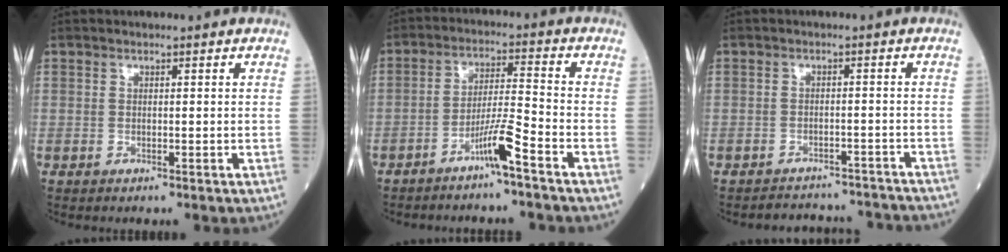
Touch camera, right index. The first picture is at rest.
{"total": 5.8, "force": [-3.9, -0.7, 4.2], "torque": [-0.081, 0.002, -0.077]}
{"total": 9.7, "force": [-9.5, 2.0, 0.6], "torque": [-0.002, 0.017, -0.108]}